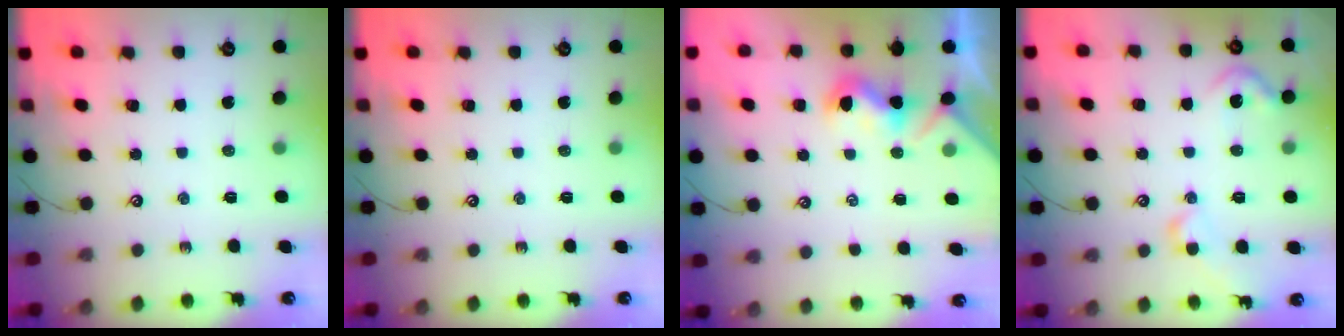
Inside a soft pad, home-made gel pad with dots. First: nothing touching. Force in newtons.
{"total": 0.0}
{"total": 0.7, "press": 0.5, "slide": 0.4}
{"total": 5.6, "press": 5.5, "slide": 1.0}